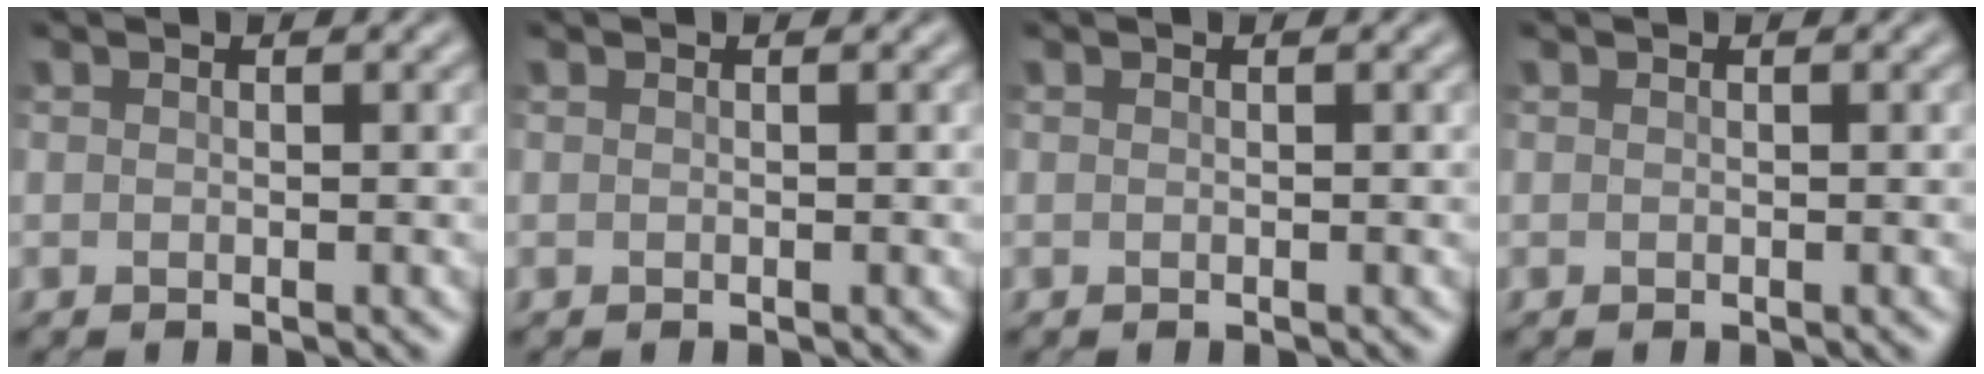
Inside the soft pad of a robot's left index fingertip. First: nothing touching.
{"total": 0.0}
{"total": 0.0}
{"total": 0.0}